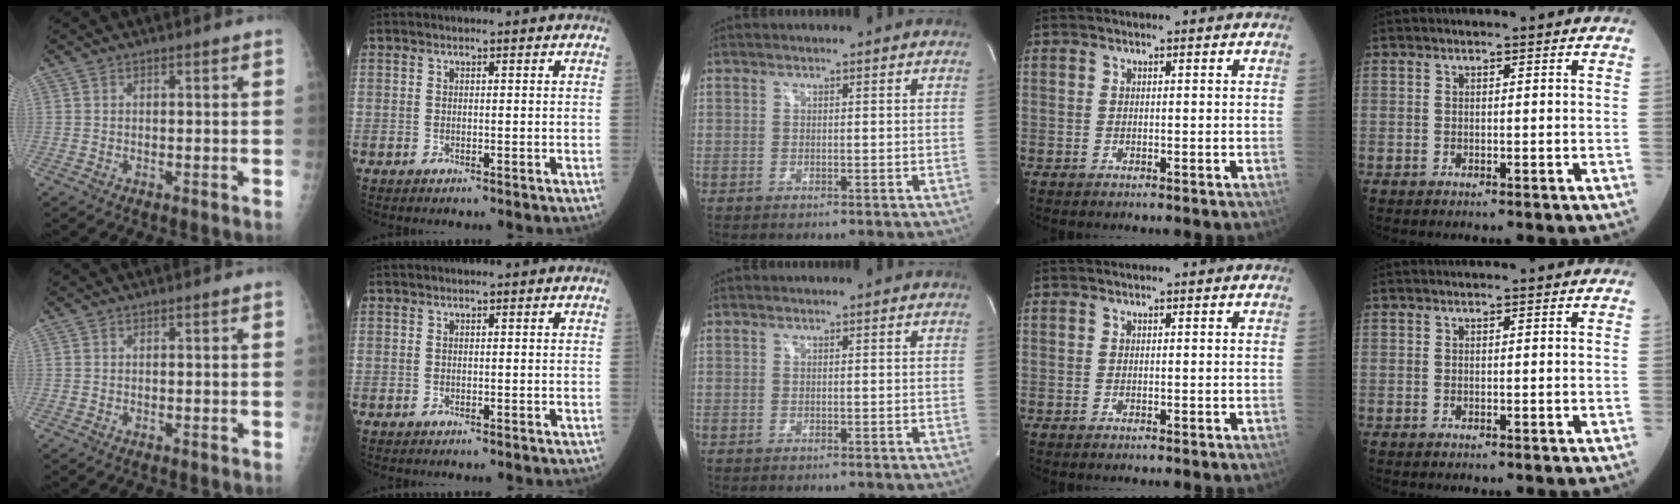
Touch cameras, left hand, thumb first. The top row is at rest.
{}